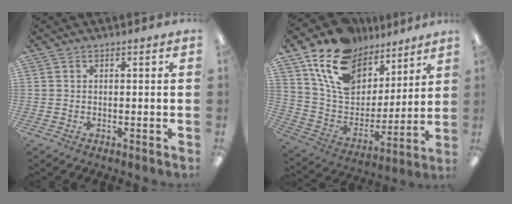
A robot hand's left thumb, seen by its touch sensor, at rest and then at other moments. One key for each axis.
{"total": 17.8, "fx": 11.2, "fy": 11.2, "fz": 8.0, "tx": -0.159, "ty": -0.054, "tz": 0.210}